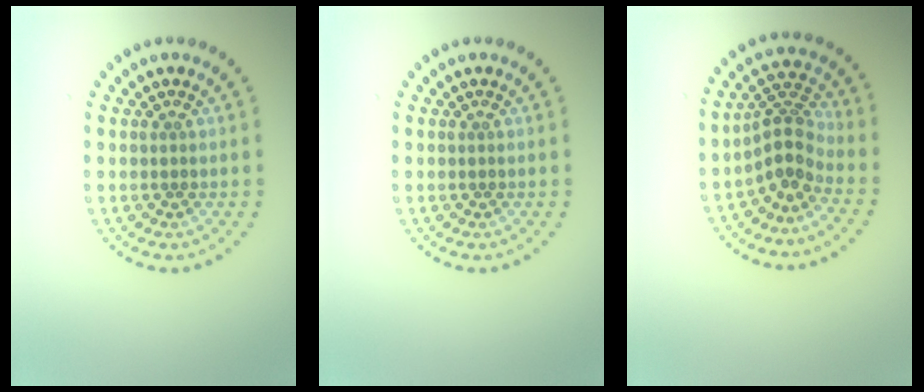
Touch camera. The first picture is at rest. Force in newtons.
{"total": 0.0}
{"total": 3.3, "press": 2.3, "slide": 2.4}